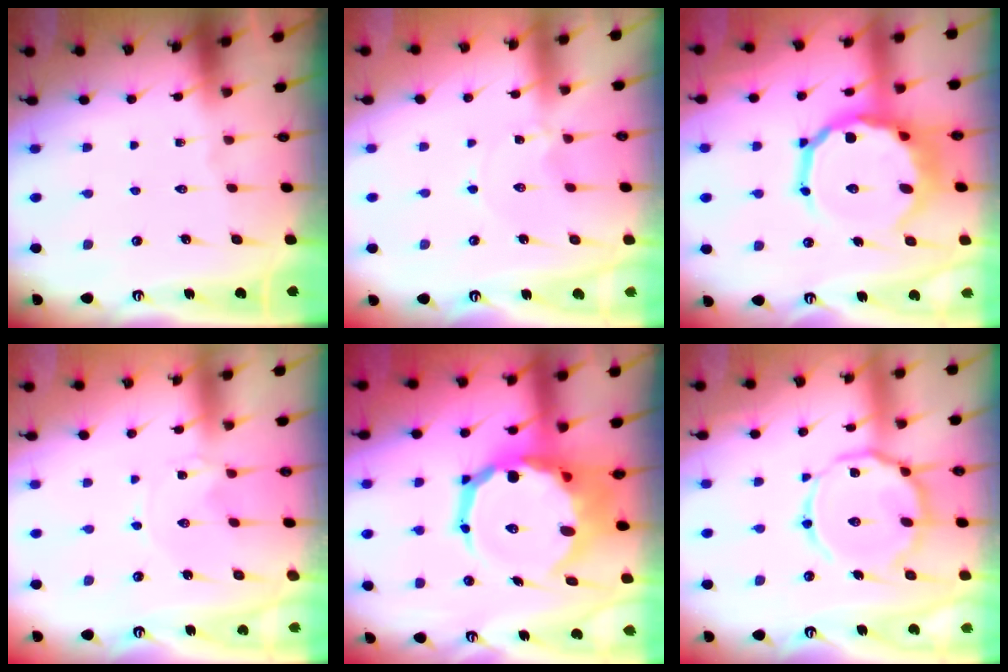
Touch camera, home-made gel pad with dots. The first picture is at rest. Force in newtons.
{"total": 0.9, "press": 0.9, "slide": 0.1}
{"total": 16.9, "press": 16.3, "slide": 4.2}
{"total": 0.0}
{"total": 17.7, "press": 17.3, "slide": 3.8}
{"total": 16.5, "press": 16.4, "slide": 1.4}